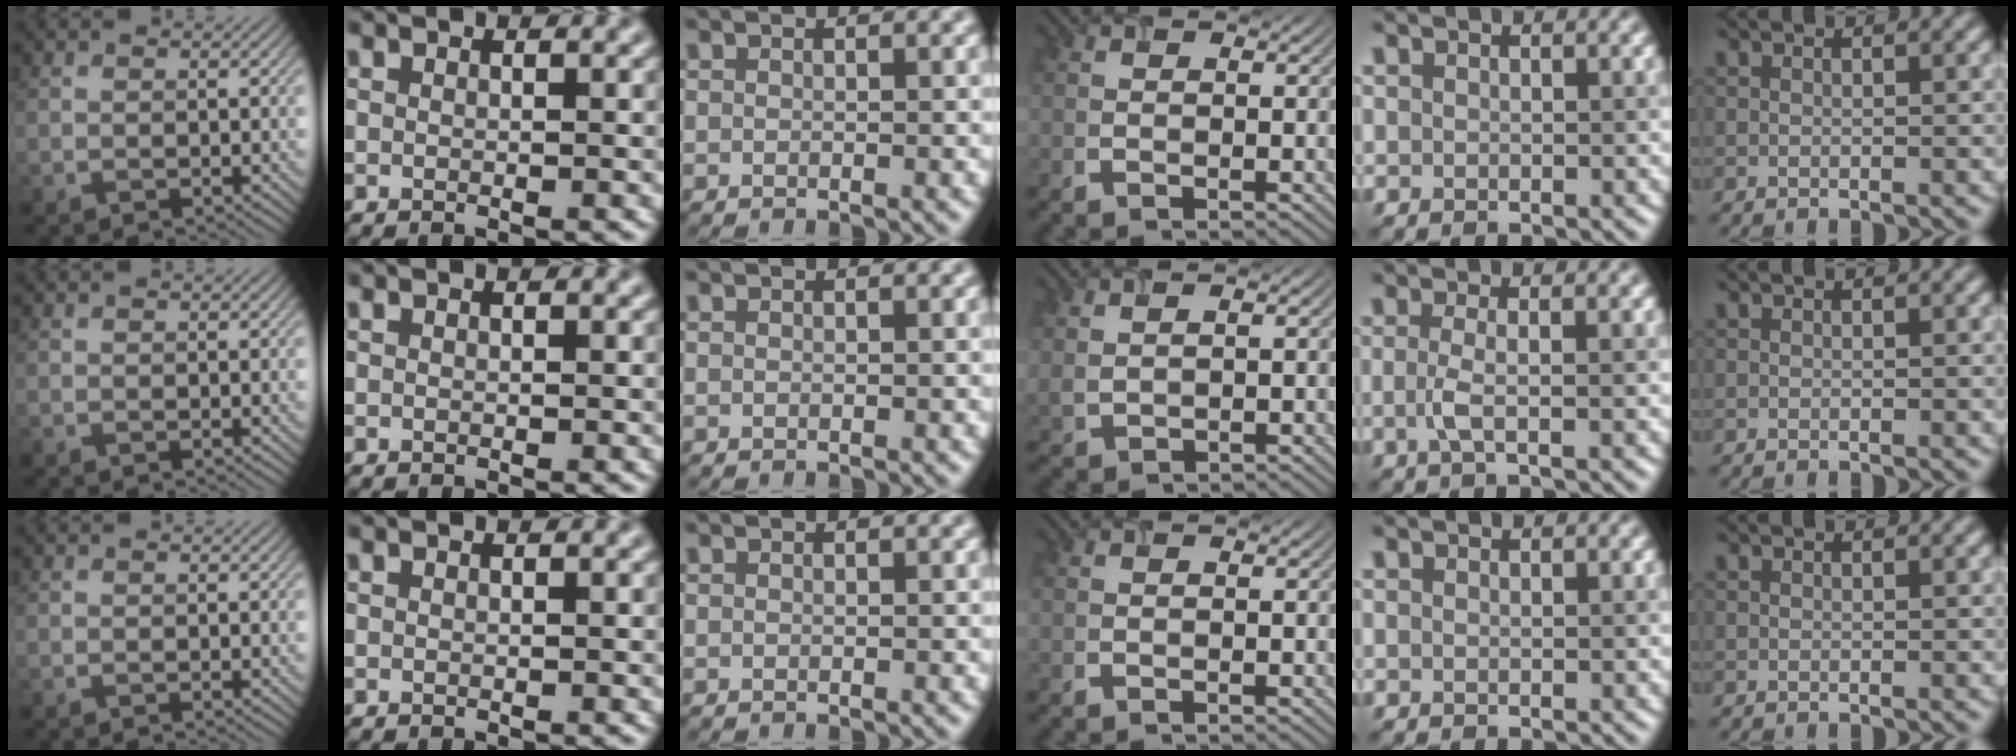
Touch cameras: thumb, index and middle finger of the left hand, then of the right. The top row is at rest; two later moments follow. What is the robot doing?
{"motion": "insert", "object": "airpods case & airpods"}